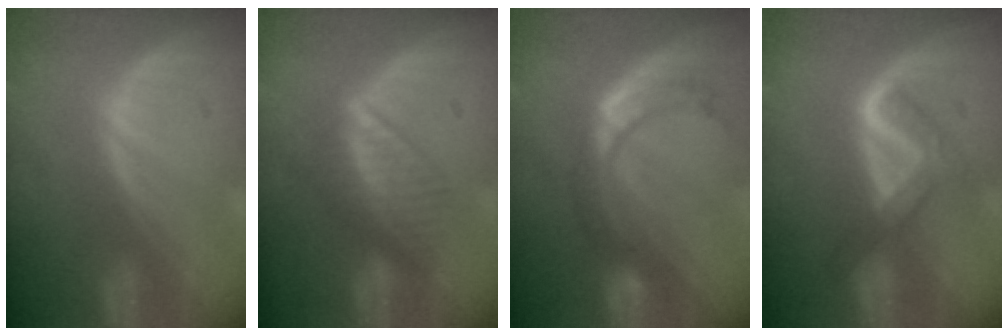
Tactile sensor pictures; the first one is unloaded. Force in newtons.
{"total": 6.5, "press": 5.9, "slide": 2.7}
{"total": 8.5, "press": 7.2, "slide": 4.5}
{"total": 5.1, "press": 5.0, "slide": 0.8}